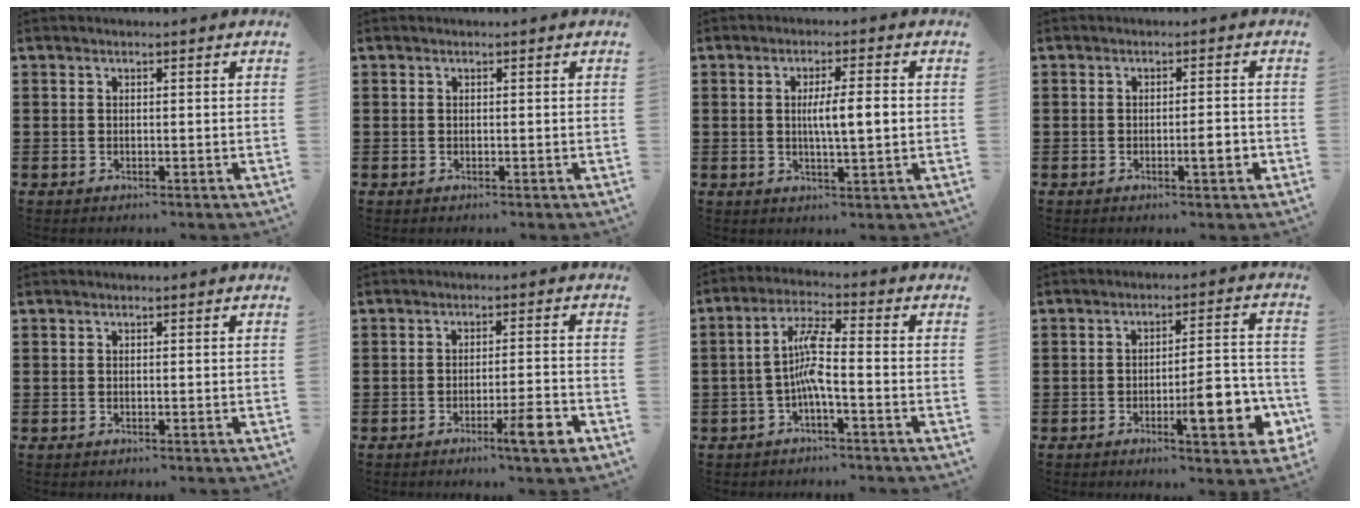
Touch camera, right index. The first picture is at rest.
{"total": 0.0}
{"total": 5.6, "force": [0.3, 1.0, 5.5], "torque": [-0.099, 0.001, 0.002]}
{"total": 3.2, "force": [-1.0, 0.5, 3.0], "torque": [-0.041, -0.002, -0.020]}
{"total": 0.0}
{"total": 5.8, "force": [-3.2, 0.4, 4.9], "torque": [-0.073, -0.006, -0.049]}
{"total": 6.3, "force": [-1.7, 1.1, 6.0], "torque": [-0.123, 0.002, -0.036]}
{"total": 9.0, "force": [-3.5, 2.4, 8.0], "torque": [-0.109, 0.000, -0.056]}